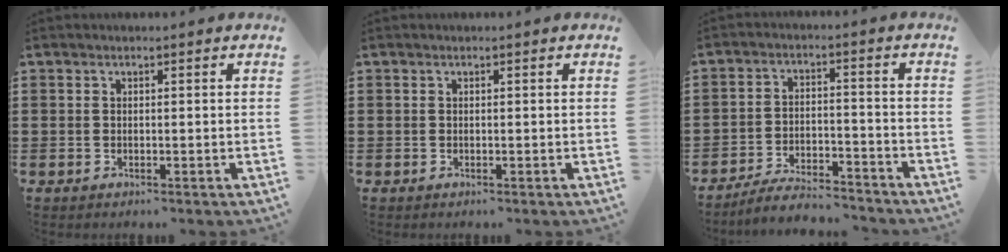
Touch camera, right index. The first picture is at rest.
{"total": 0.0}
{"total": 5.6, "force": [-5.4, 0.2, 1.5], "torque": [-0.031, 0.000, -0.105]}